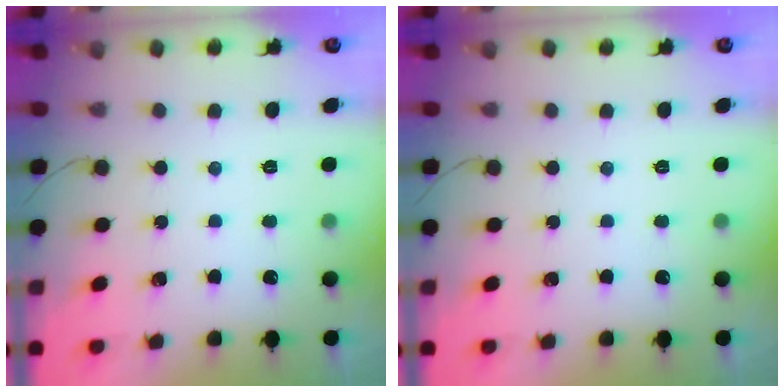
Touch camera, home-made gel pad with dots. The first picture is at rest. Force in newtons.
{"total": 0.0}